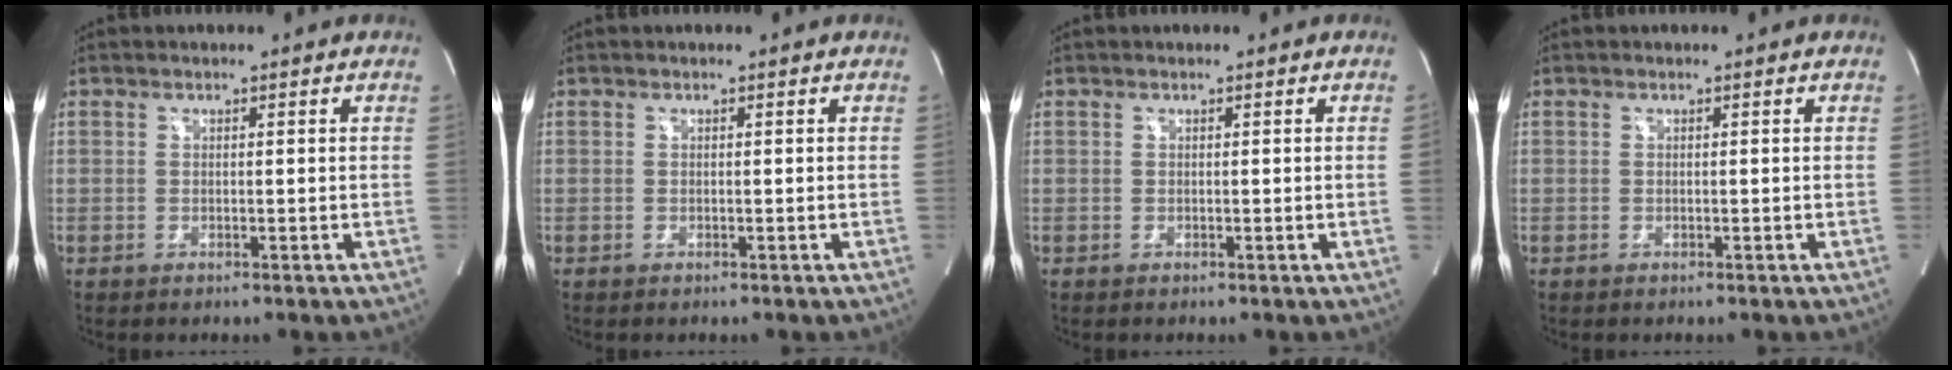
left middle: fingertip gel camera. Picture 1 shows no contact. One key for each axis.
{"total": 0.0}
{"total": 1.0, "fx": 0.1, "fy": 0.4, "fz": -0.9, "tx": 0.007, "ty": 0.003, "tz": 0.000}
{"total": 0.0}